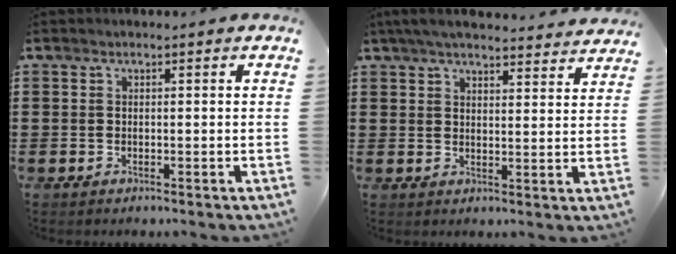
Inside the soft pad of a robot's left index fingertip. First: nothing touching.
{"total": 4.7, "force": [4.4, 0.3, 1.7], "torque": [-0.046, -0.017, 0.080]}